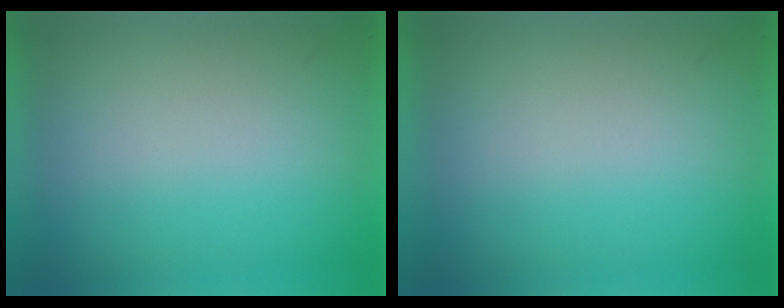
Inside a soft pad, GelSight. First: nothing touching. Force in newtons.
{"total": 0.0}